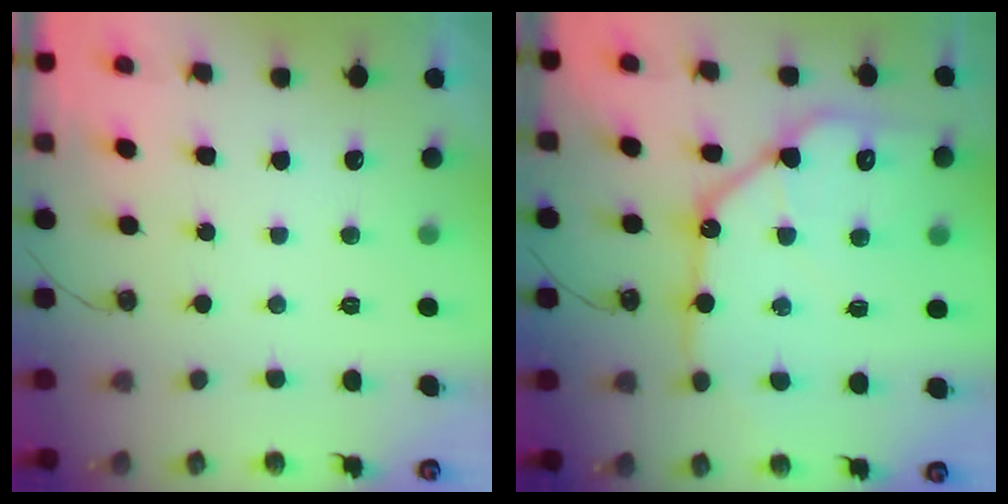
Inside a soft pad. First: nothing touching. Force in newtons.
{"total": 19.1, "press": 19.1, "slide": 1.0}